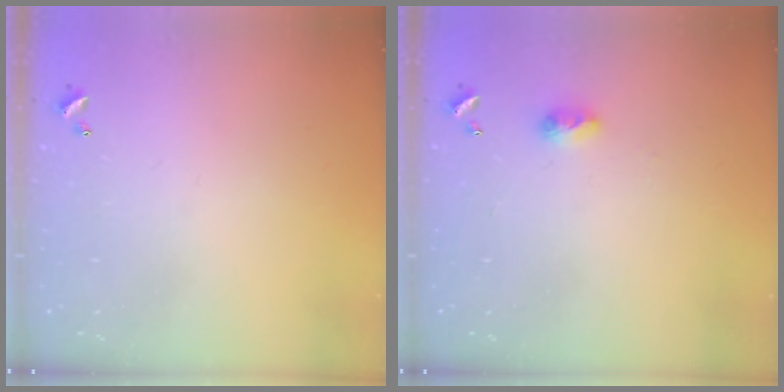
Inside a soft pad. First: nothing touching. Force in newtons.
{"total": 4.1, "press": 4.1, "slide": 0.5}